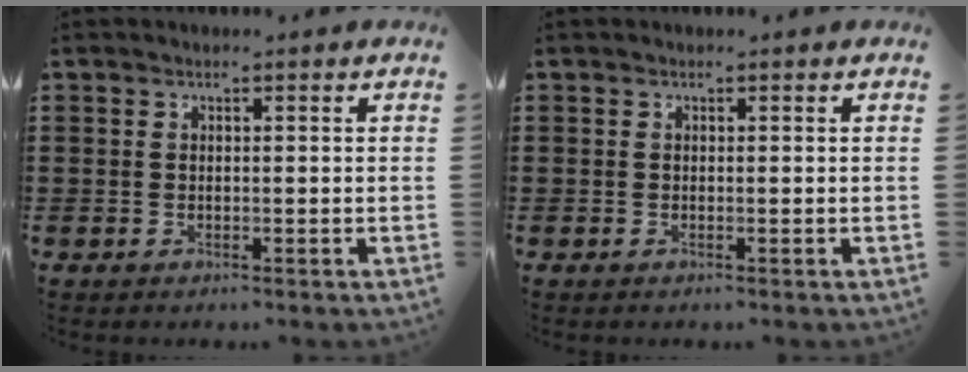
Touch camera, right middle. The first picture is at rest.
{"total": 0.0}